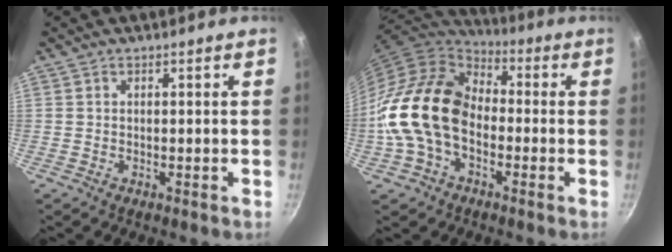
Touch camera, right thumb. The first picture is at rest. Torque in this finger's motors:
{"motor_torque": [1.04, 1.18, 1.47, -1.30, 0.28]}